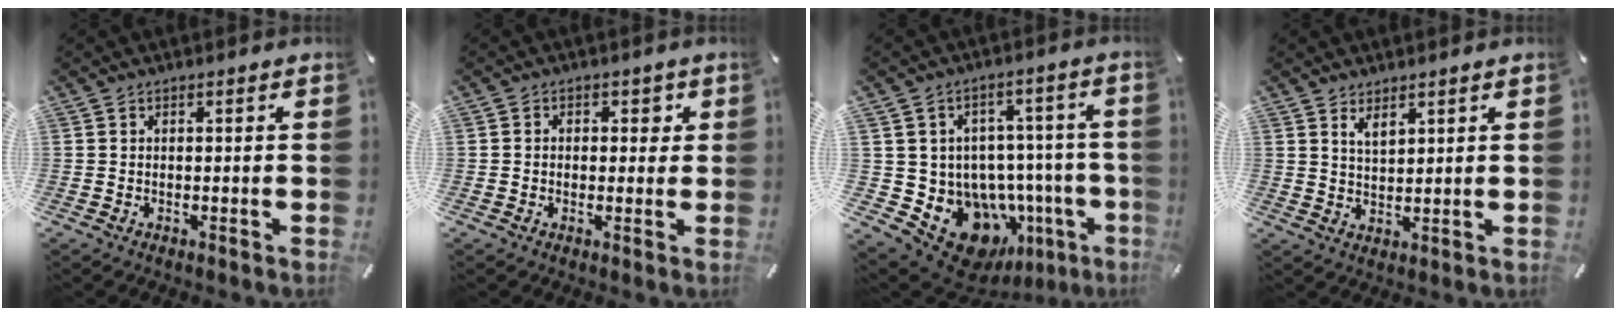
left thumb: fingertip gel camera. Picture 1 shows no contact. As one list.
[{"total": 2.8, "force": [-0.2, 2.4, 1.6], "torque": [-0.009, 0.003, -0.014]}, {"total": 14.6, "force": [-6.7, 10.9, 6.9], "torque": [-0.095, 0.020, -0.090]}, {"total": 3.4, "force": [2.8, 1.4, 1.5], "torque": [-0.033, -0.011, 0.052]}]